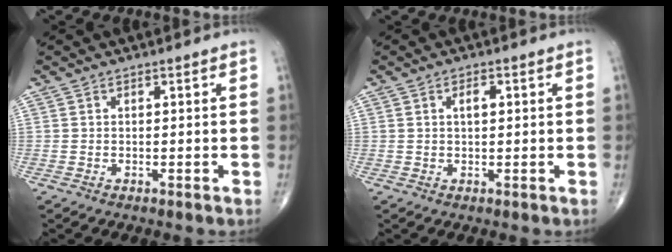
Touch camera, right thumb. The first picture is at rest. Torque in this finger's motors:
{"motor_torque": [-0.04, 0.97, 0.27, -0.02, 0.00]}